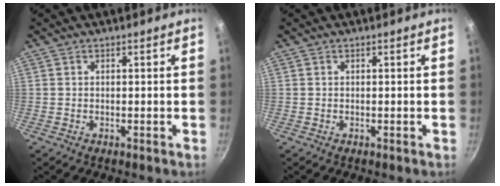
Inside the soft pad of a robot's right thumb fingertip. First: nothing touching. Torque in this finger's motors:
{"motor_torque": [-0.22, -0.22, 0.19, -0.07, 0.00]}